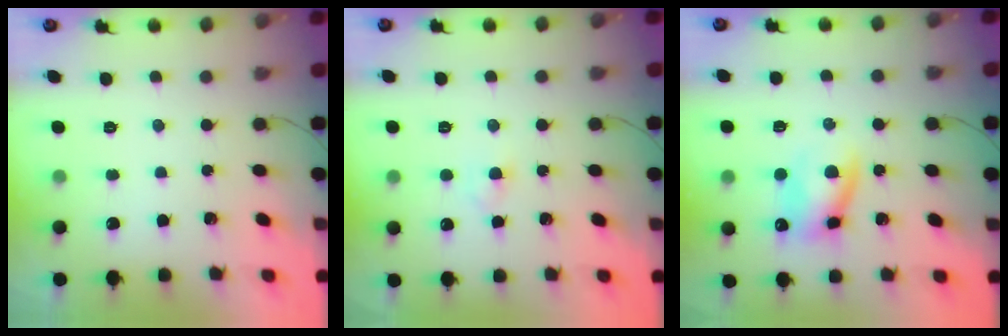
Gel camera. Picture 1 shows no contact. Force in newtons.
{"total": 2.7, "press": 2.5, "slide": 1.1}
{"total": 10.4, "press": 10.1, "slide": 2.5}